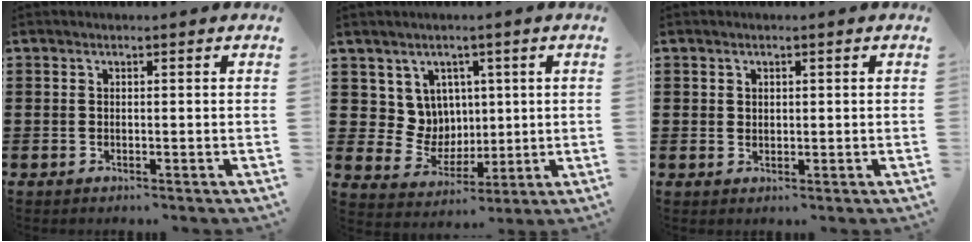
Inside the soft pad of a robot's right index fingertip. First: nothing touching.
{"total": 7.0, "force": [2.7, 6.4, 1.2], "torque": [-0.051, -0.006, 0.055]}
{"total": 1.1, "force": [0.7, 0.8, 0.2], "torque": [-0.005, 0.003, 0.013]}